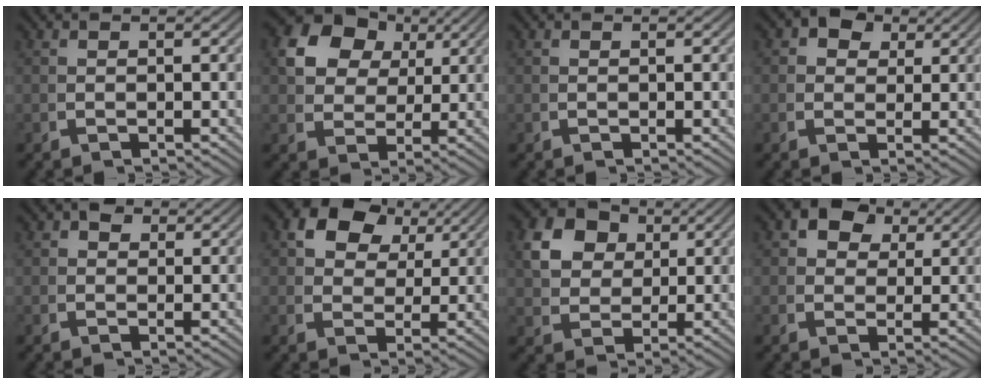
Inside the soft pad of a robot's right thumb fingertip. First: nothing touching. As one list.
[{"total": 10.0, "force": [3.5, 7.6, 5.4], "torque": [-0.132, -0.015, 0.071]}, {"total": 0.0}, {"total": 4.4, "force": [2.0, 3.4, 2.0], "torque": [-0.031, -0.004, 0.029]}, {"total": 2.4, "force": [1.2, 1.9, 1.0], "torque": [-0.018, -0.003, 0.019]}, {"total": 7.7, "force": [3.6, 5.3, 4.3], "torque": [-0.086, -0.005, 0.065]}, {"total": 9.5, "force": [3.4, 7.3, 4.9], "torque": [-0.111, -0.008, 0.064]}, {"total": 6.0, "force": [2.7, 4.3, 3.1], "torque": [-0.052, -0.003, 0.045]}]